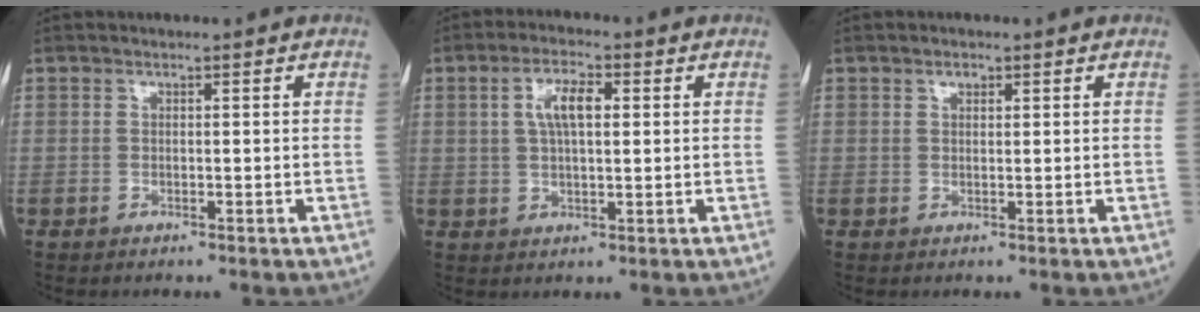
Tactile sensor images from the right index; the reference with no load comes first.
{"total": 5.6, "force": [1.5, 1.8, 5.1], "torque": [-0.100, 0.012, 0.029]}
{"total": 1.1, "force": [0.7, 0.7, 0.6], "torque": [-0.010, 0.001, 0.011]}